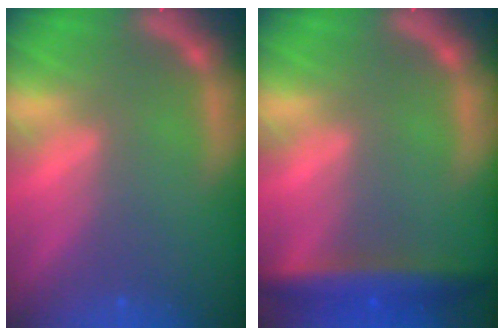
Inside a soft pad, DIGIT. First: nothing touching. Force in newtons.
{"total": 5.0}